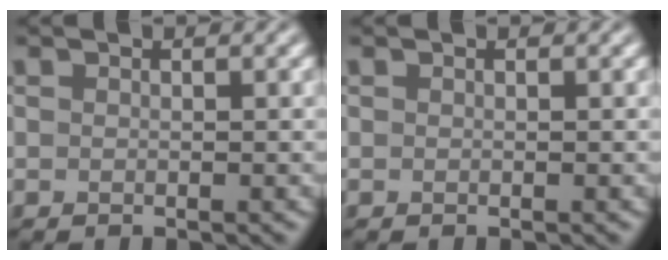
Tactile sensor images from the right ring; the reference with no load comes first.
{"total": 0.0}